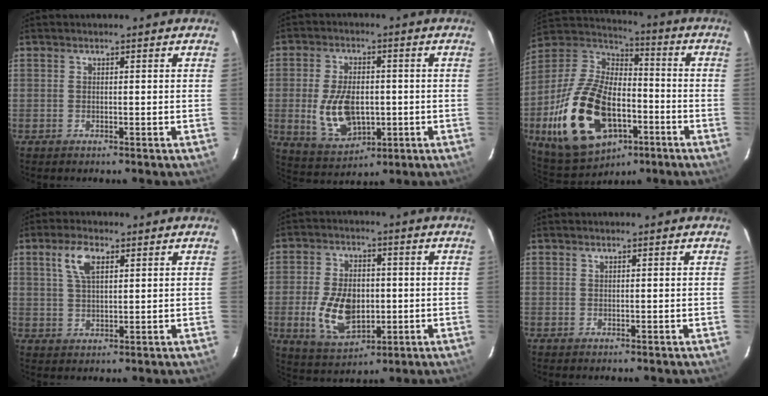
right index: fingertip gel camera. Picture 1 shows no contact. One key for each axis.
{"total": 2.8, "fx": 2.4, "fy": 1.5, "fz": 0.5, "tx": -0.012, "ty": -0.002, "tz": 0.059}
{"total": 25.3, "fx": -8.8, "fy": 15.0, "fz": 18.3, "tx": -0.396, "ty": -0.004, "tz": -0.134}
{"total": 5.9, "fx": 2.7, "fy": 2.7, "fz": 4.5, "tx": -0.087, "ty": 0.011, "tz": 0.053}
{"total": 2.7, "fx": 1.8, "fy": 2.0, "fz": 0.0, "tx": 0.004, "ty": 0.004, "tz": 0.039}
{"total": 0.0}